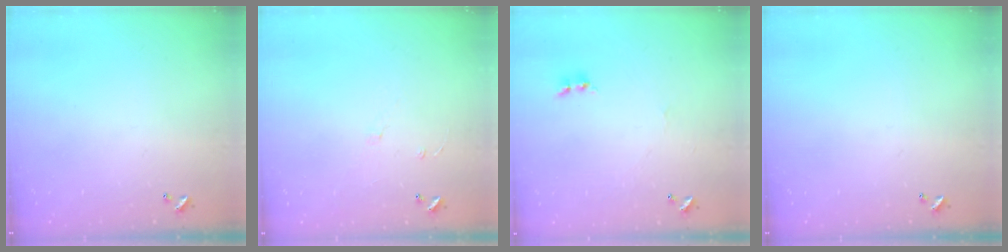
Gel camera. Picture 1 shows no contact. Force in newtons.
{"total": 5.5, "press": 5.5, "slide": 0.5}
{"total": 1.7, "press": 1.6, "slide": 0.5}
{"total": 0.0}